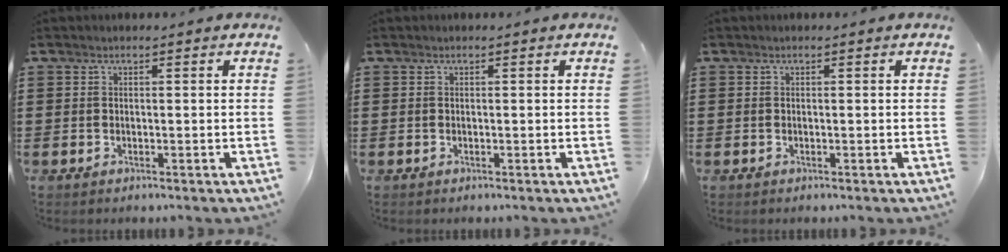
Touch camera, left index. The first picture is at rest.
{"total": 0.0}
{"total": 0.0}